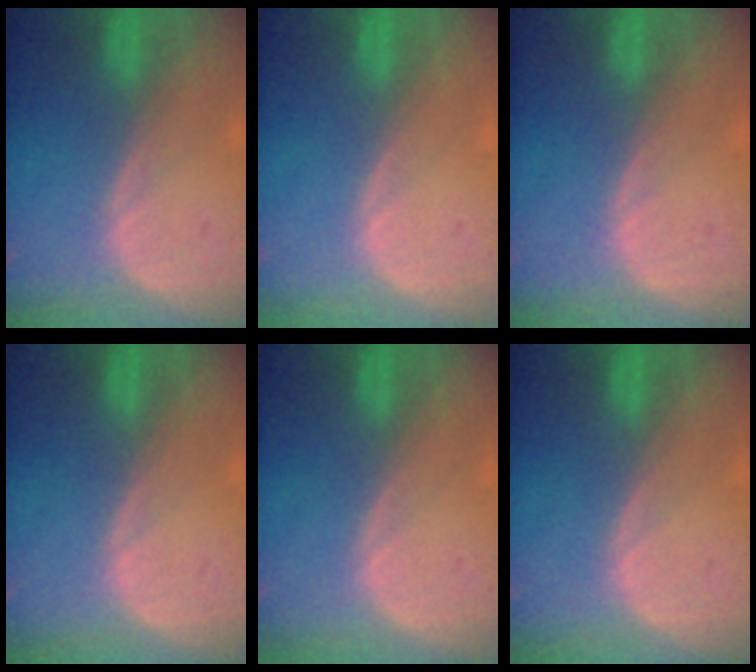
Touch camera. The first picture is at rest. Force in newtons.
{"total": 0.0}
{"total": 0.0}
{"total": 0.0}
{"total": 0.0}
{"total": 0.0}